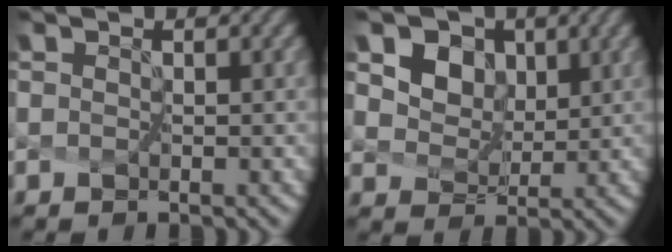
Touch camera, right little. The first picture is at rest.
{"total": 9.9, "force": [5.3, 7.1, 4.4], "torque": [-0.102, 0.012, 0.108]}